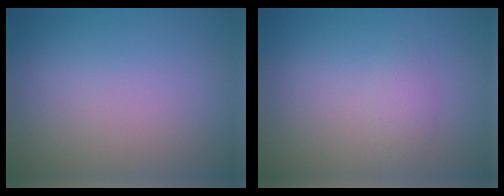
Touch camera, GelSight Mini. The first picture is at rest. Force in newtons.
{"total": 1.1, "press": 1.1, "slide": 0.1}